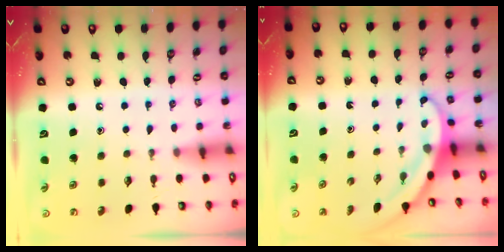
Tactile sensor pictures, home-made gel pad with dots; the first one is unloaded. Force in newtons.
{"total": 3.2, "press": 3.2, "slide": 0.2}